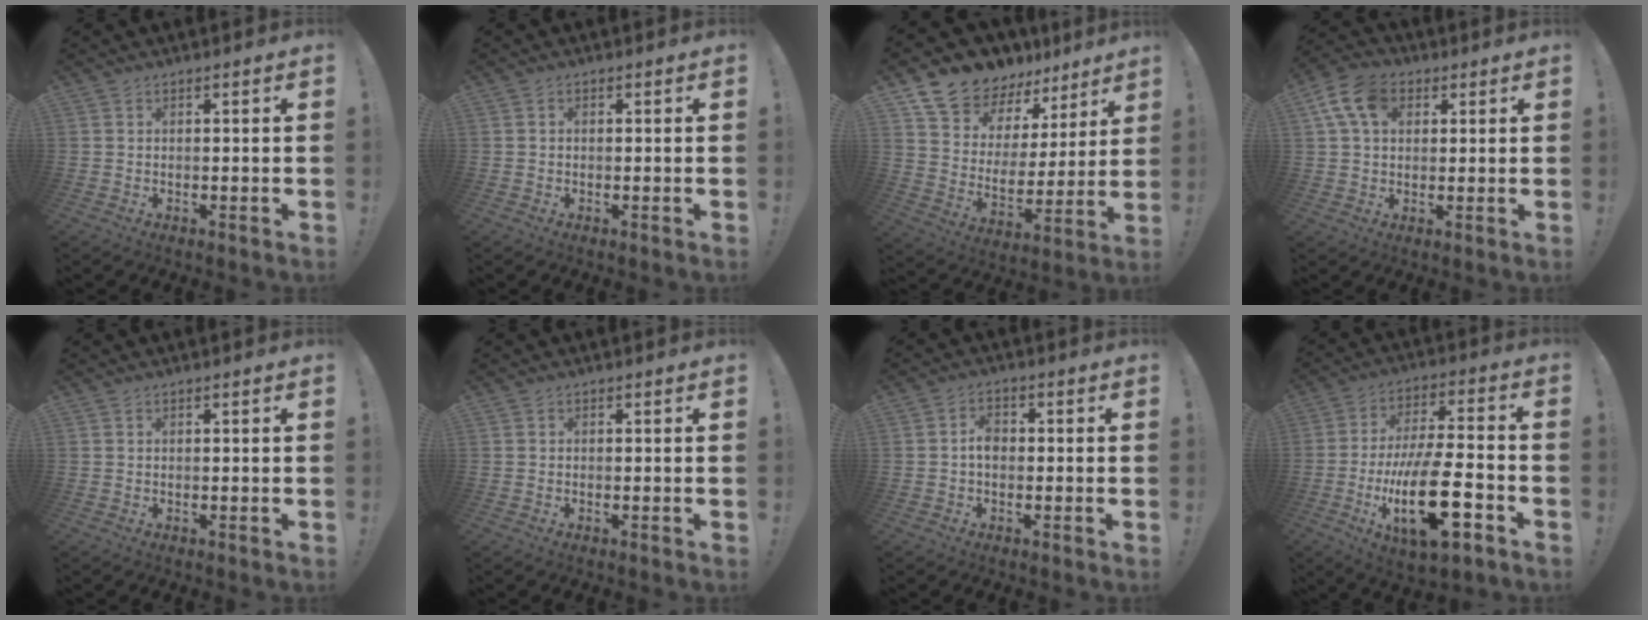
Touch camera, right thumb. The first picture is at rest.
{"total": 0.6, "force": [-0.2, 0.5, 0.2], "torque": [-0.008, 0.002, -0.004]}
{"total": 12.1, "force": [10.5, 5.6, 2.3], "torque": [-0.058, -0.091, 0.190]}
{"total": 11.4, "force": [4.0, 7.7, 7.3], "torque": [-0.148, 0.004, 0.078]}
{"total": 0.0}
{"total": 0.0}
{"total": 3.8, "force": [-0.5, 2.5, 2.8], "torque": [-0.045, 0.007, -0.011]}
{"total": 22.1, "force": [-7.2, 8.2, 19.2], "torque": [-0.339, 0.025, -0.113]}